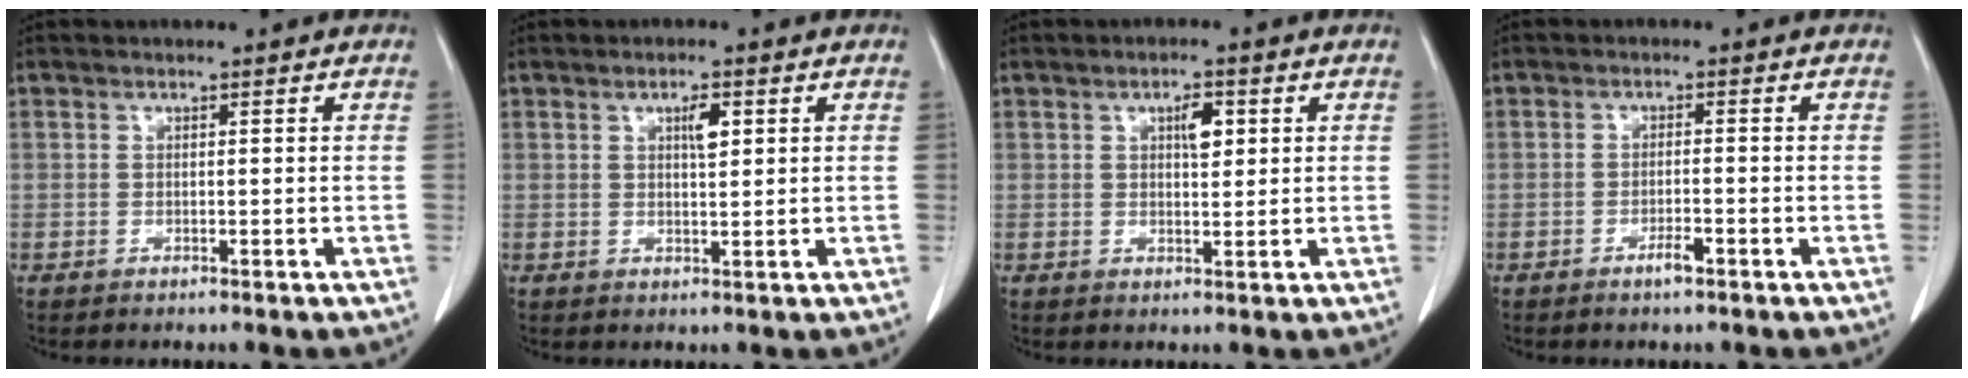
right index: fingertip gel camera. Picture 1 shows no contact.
{"total": 2.6, "force": [1.0, 0.7, 2.3], "torque": [-0.041, 0.000, 0.017]}
{"total": 3.2, "force": [1.1, 1.2, 2.7], "torque": [-0.044, 0.002, 0.018]}
{"total": 2.2, "force": [-1.4, 0.2, 1.7], "torque": [-0.029, 0.000, -0.024]}